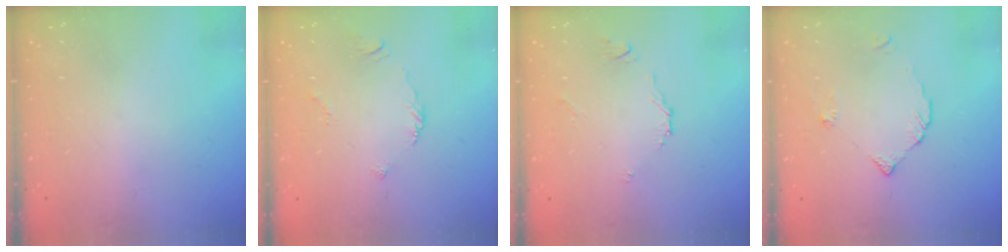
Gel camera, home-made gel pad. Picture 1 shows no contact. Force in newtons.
{"total": 2.7, "press": 2.6, "slide": 0.6}
{"total": 3.8, "press": 3.8, "slide": 0.4}
{"total": 3.0, "press": 3.0, "slide": 0.2}